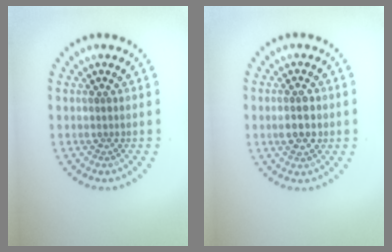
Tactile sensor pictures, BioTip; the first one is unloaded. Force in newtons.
{"total": 2.9, "press": 2.9, "slide": 0.1}